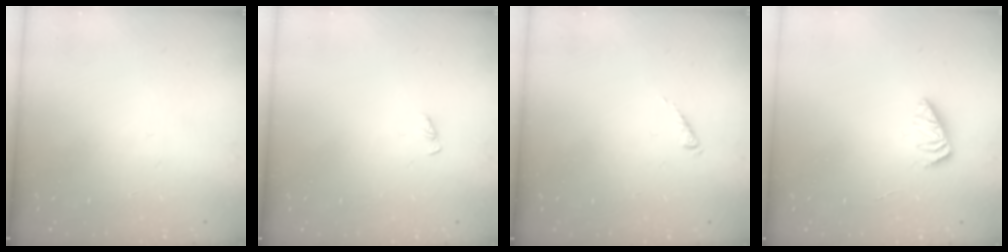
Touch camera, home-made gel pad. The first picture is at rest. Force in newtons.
{"total": 0.8, "press": 0.8, "slide": 0.1}
{"total": 0.0}
{"total": 2.8, "press": 2.8, "slide": 0.4}